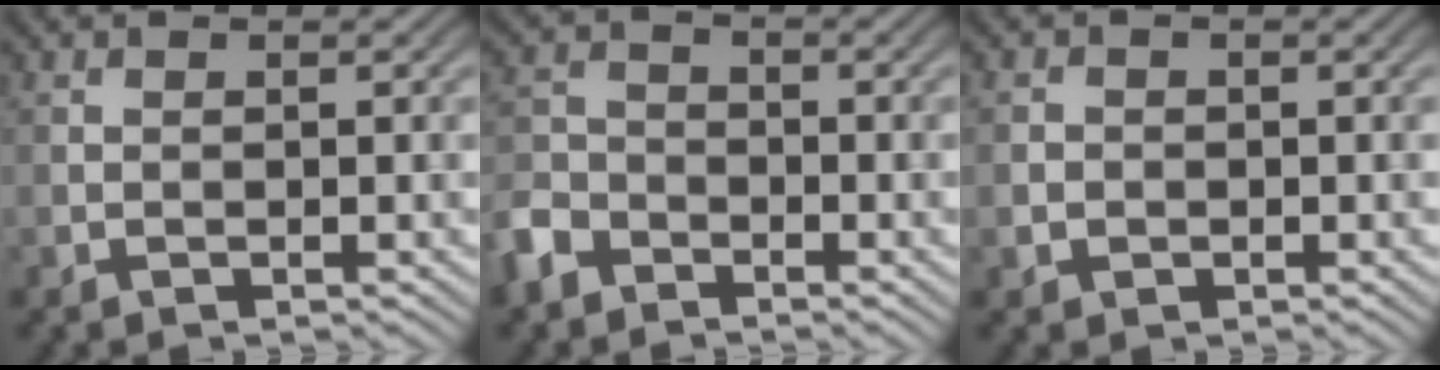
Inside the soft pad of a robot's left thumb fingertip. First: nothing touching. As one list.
[{"total": 4.5, "force": [-3.2, 2.6, 1.7], "torque": [-0.045, -0.001, -0.081]}, {"total": 1.4, "force": [-0.4, 1.3, 0.4], "torque": [-0.004, -0.004, -0.009]}]